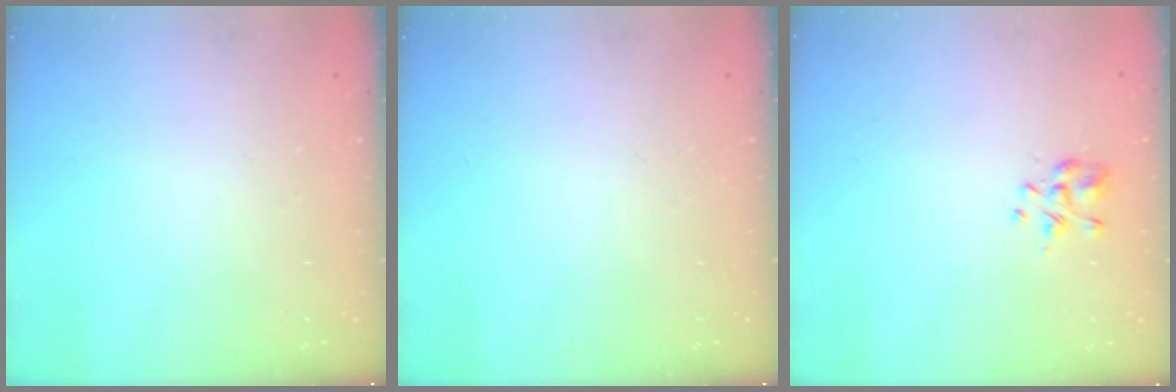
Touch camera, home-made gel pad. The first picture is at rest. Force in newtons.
{"total": 0.0}
{"total": 2.5, "press": 2.3, "slide": 0.8}